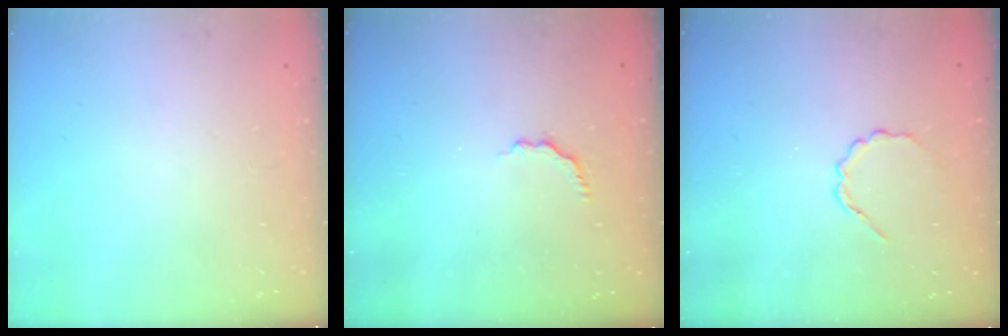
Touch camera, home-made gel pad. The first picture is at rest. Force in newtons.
{"total": 2.5, "press": 2.3, "slide": 1.0}
{"total": 4.3, "press": 4.0, "slide": 1.4}